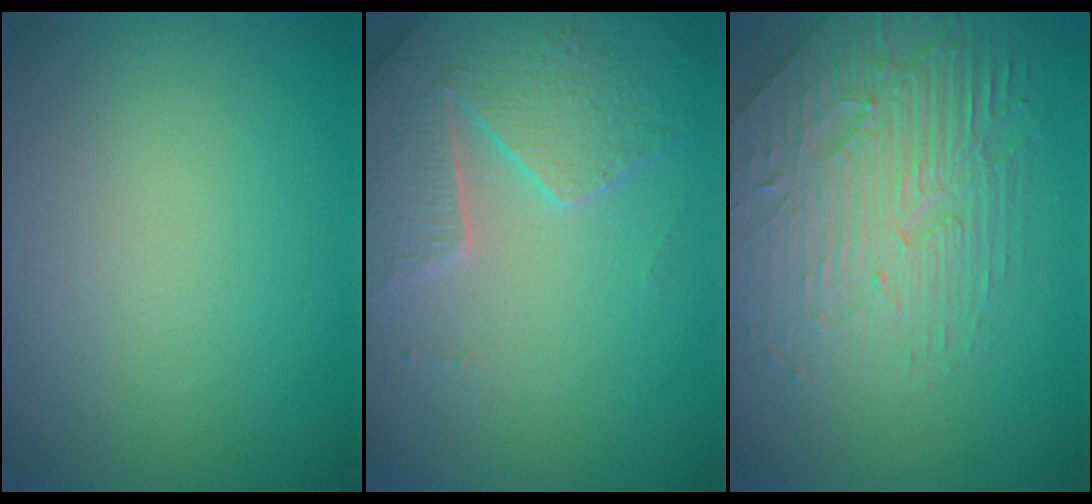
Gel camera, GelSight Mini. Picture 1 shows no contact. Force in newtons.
{"total": 4.3, "press": 4.1, "slide": 1.1}
{"total": 4.3, "press": 4.0, "slide": 1.7}